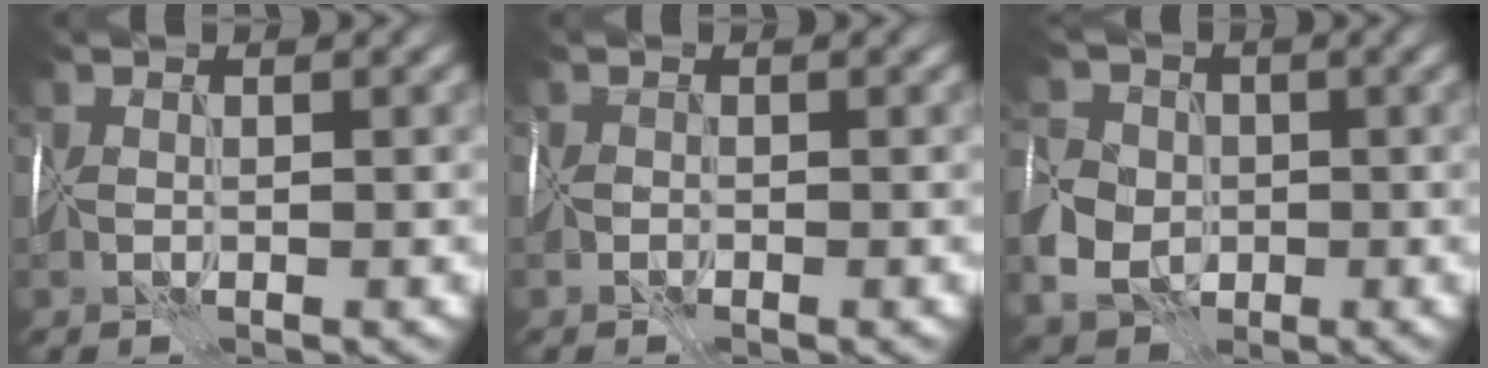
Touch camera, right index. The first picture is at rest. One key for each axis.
{"total": 0.9, "fx": -0.7, "fy": 0.4, "fz": 0.3, "tx": -0.005, "ty": -0.001, "tz": -0.018}
{"total": 5.4, "fx": -1.0, "fy": 4.7, "fz": 2.6, "tx": -0.061, "ty": 0.003, "tz": -0.029}